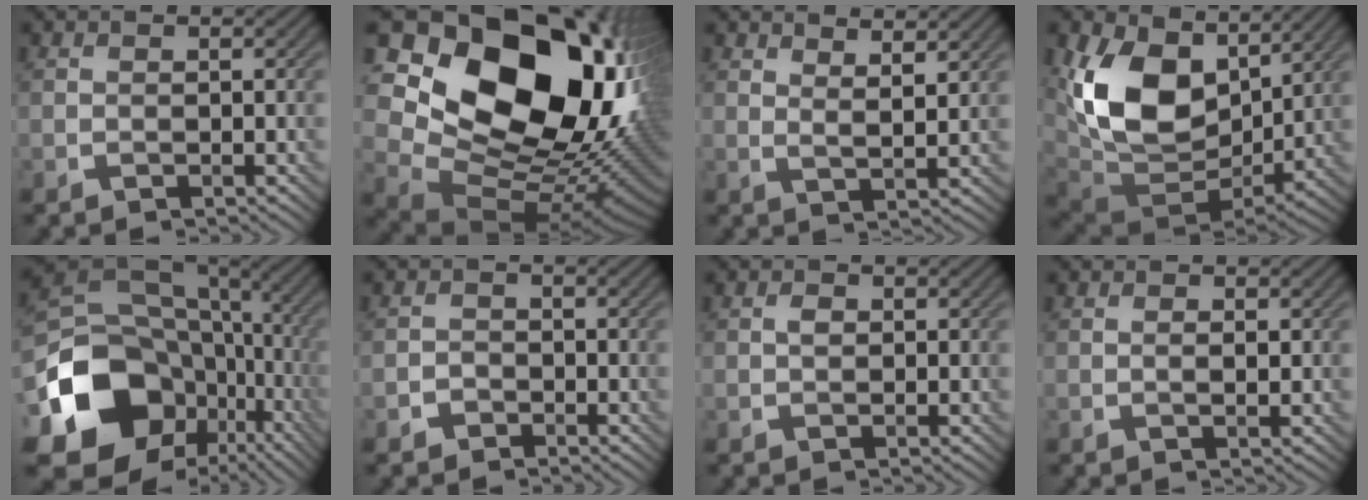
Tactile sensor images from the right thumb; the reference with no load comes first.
{"total": 23.6, "force": [6.7, 17.6, 14.3], "torque": [-0.308, 0.008, 0.156]}
{"total": 4.0, "force": [3.0, 0.7, 2.6], "torque": [-0.039, -0.011, 0.056]}
{"total": 16.1, "force": [5.3, 10.3, 11.2], "torque": [-0.238, 0.000, 0.105]}
{"total": 18.5, "force": [-5.5, 14.5, 10.2], "torque": [-0.231, -0.042, -0.079]}
{"total": 1.7, "force": [-1.2, 1.1, 0.4], "torque": [-0.001, 0.004, -0.026]}
{"total": 1.1, "force": [0.1, 0.7, 0.8], "torque": [-0.014, 0.001, 0.000]}
{"total": 1.2, "force": [0.1, 0.4, 1.1], "torque": [-0.019, -0.002, 0.001]}